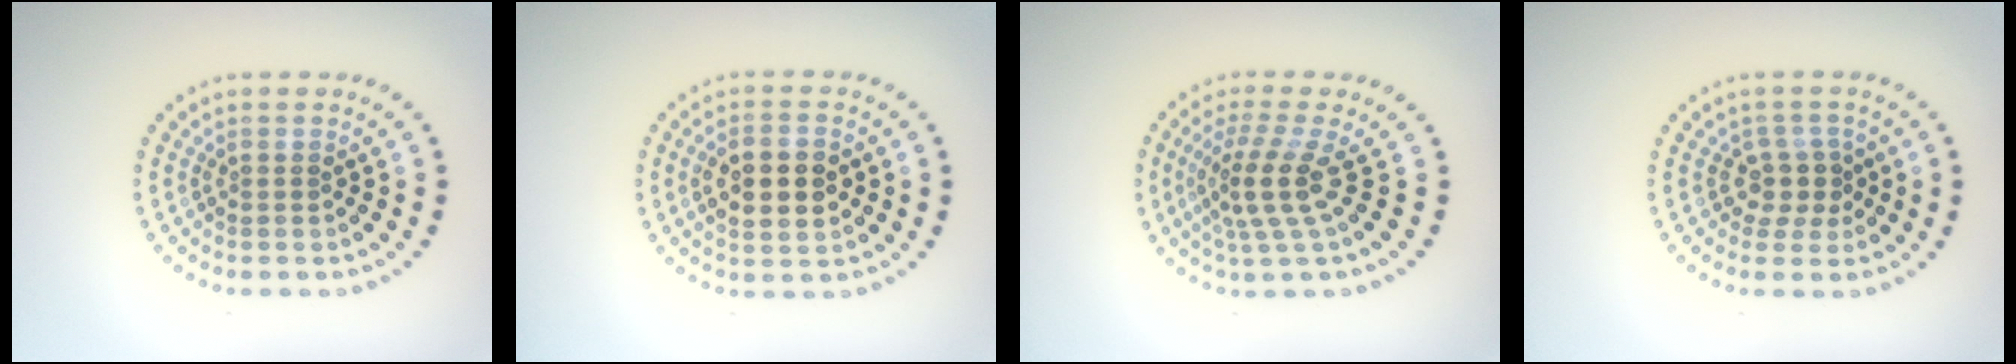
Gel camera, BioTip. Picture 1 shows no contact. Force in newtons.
{"total": 4.6, "press": 4.6, "slide": 0.2}
{"total": 3.9, "press": 2.8, "slide": 2.8}
{"total": 2.4, "press": 1.8, "slide": 1.7}